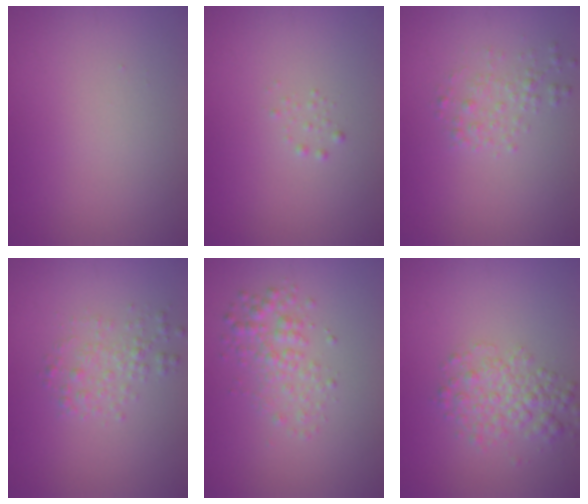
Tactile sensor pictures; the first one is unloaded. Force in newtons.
{"total": 0.6, "press": 0.6, "slide": 0.0}
{"total": 1.6, "press": 1.6, "slide": 0.0}
{"total": 1.9, "press": 1.9, "slide": 0.0}
{"total": 2.5, "press": 2.5, "slide": 0.0}
{"total": 3.4, "press": 3.4, "slide": 0.1}